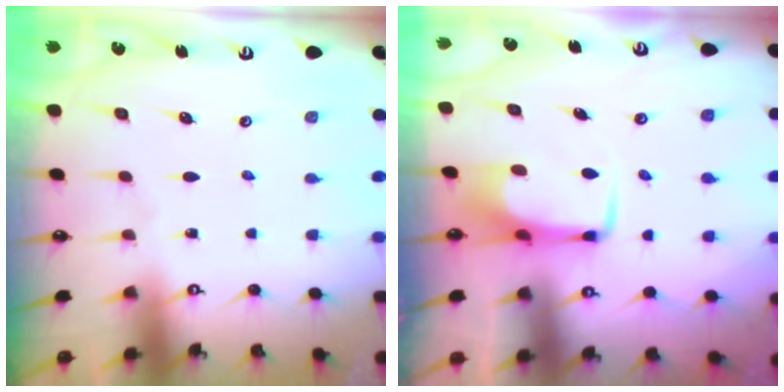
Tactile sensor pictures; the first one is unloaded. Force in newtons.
{"total": 2.9, "press": 2.9, "slide": 0.3}